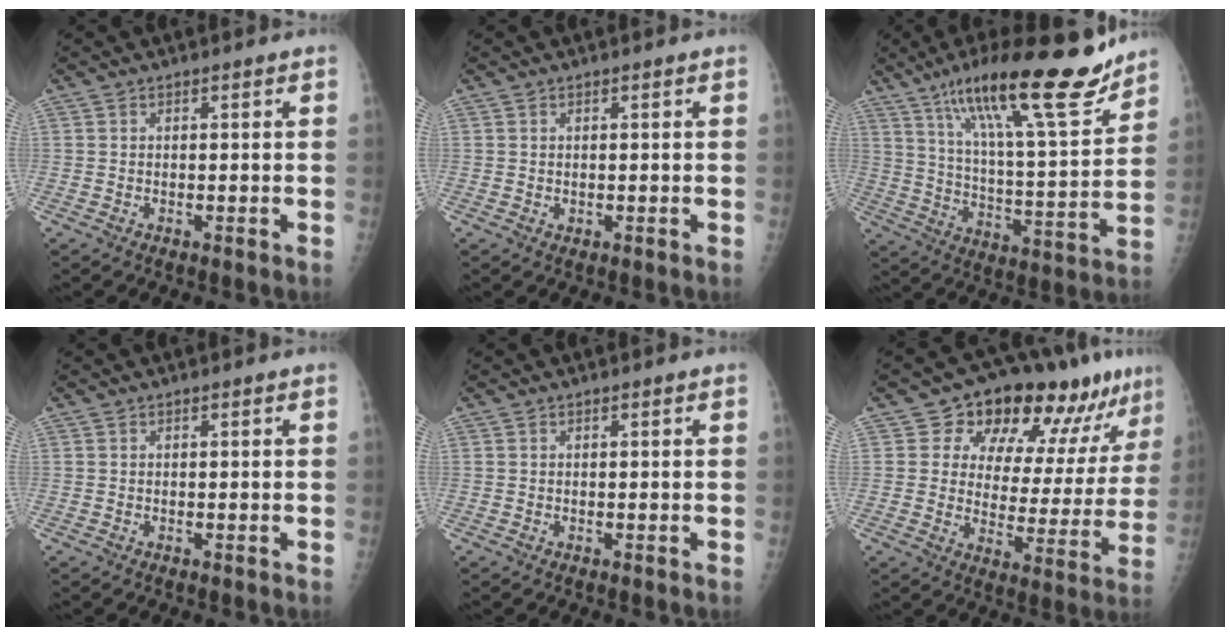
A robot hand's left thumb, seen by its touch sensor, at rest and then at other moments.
{"total": 0.6, "force": [0.2, 0.5, 0.3], "torque": [0.000, -0.001, 0.003]}
{"total": 24.4, "force": [16.9, 4.6, 17.0], "torque": [-0.253, -0.066, 0.278]}
{"total": 0.0}
{"total": 0.0}
{"total": 18.4, "force": [11.5, 9.2, 11.0], "torque": [-0.098, -0.037, 0.163]}